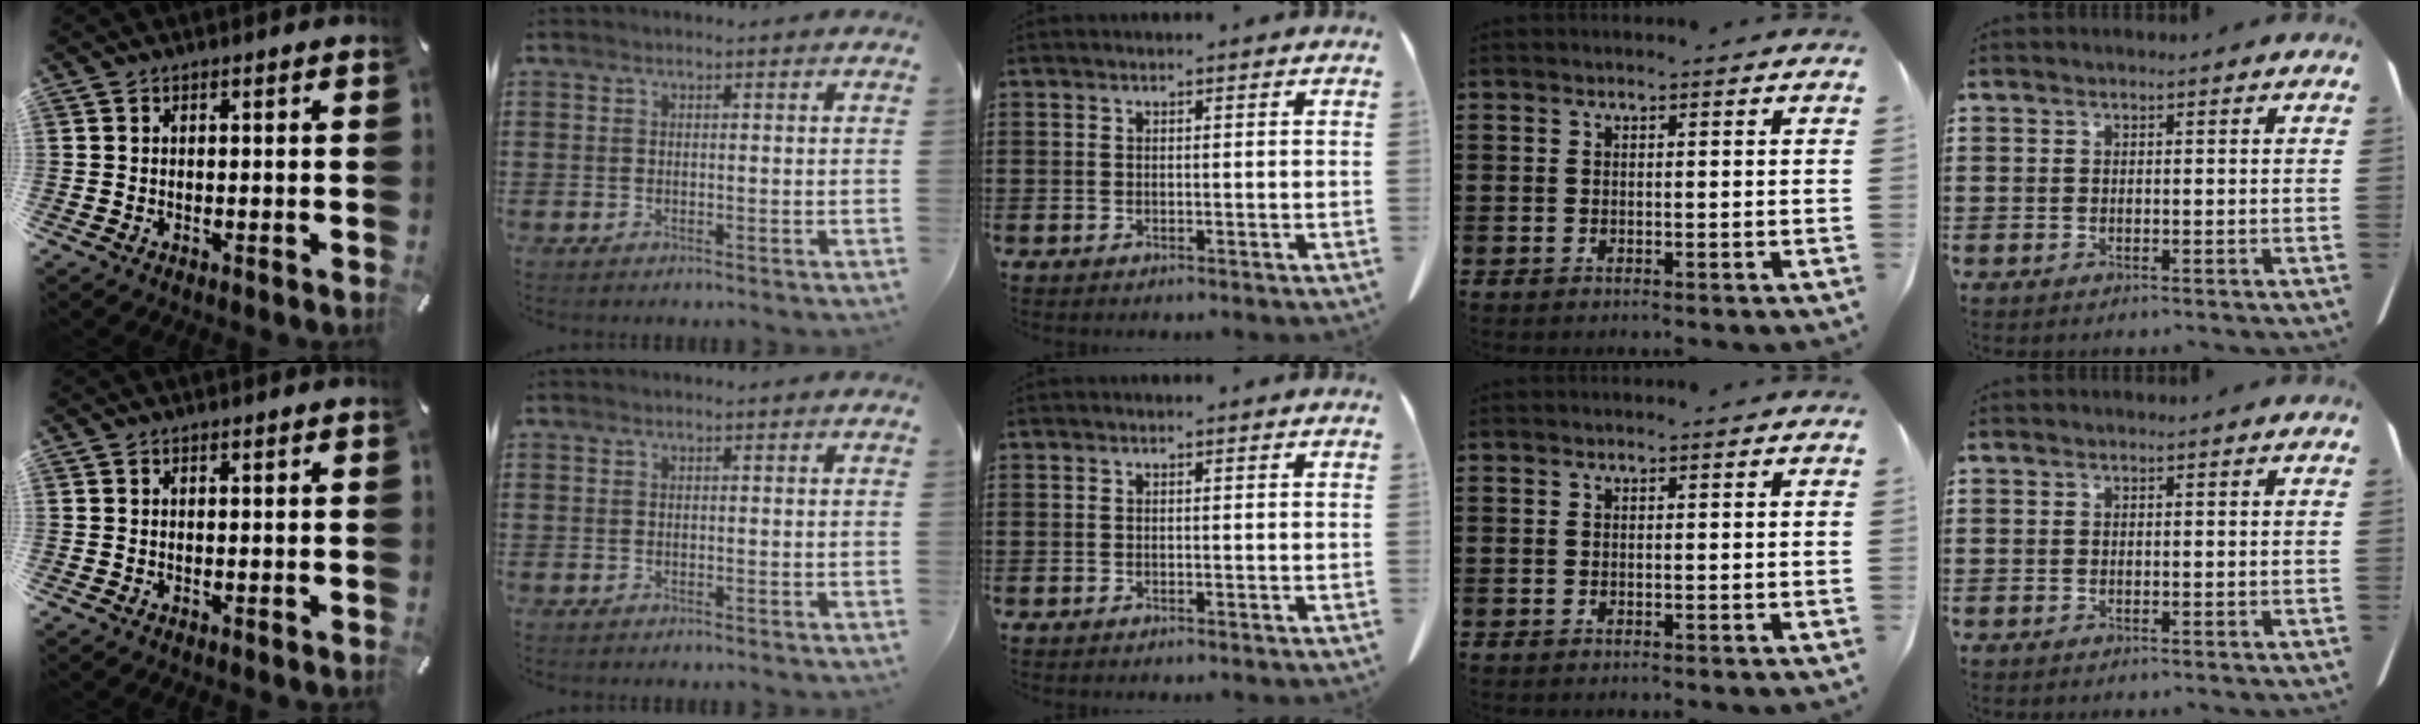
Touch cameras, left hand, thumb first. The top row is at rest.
{}